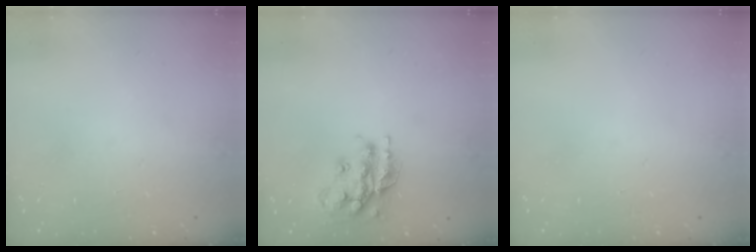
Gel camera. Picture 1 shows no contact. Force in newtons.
{"total": 17.1, "press": 17.1, "slide": 1.4}
{"total": 0.0}